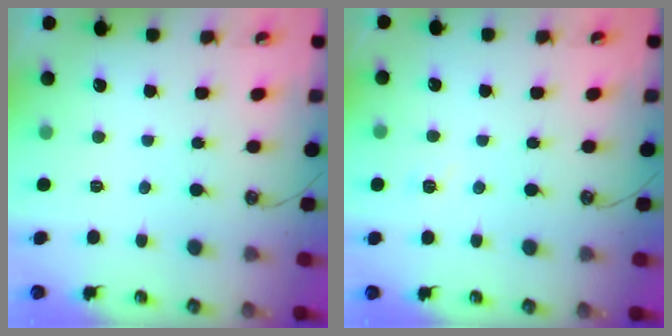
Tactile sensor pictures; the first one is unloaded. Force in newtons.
{"total": 2.9, "press": 2.8, "slide": 0.5}